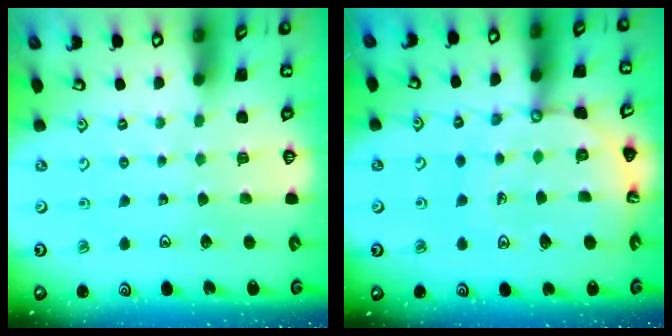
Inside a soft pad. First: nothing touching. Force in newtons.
{"total": 12.9, "press": 12.8, "slide": 1.6}